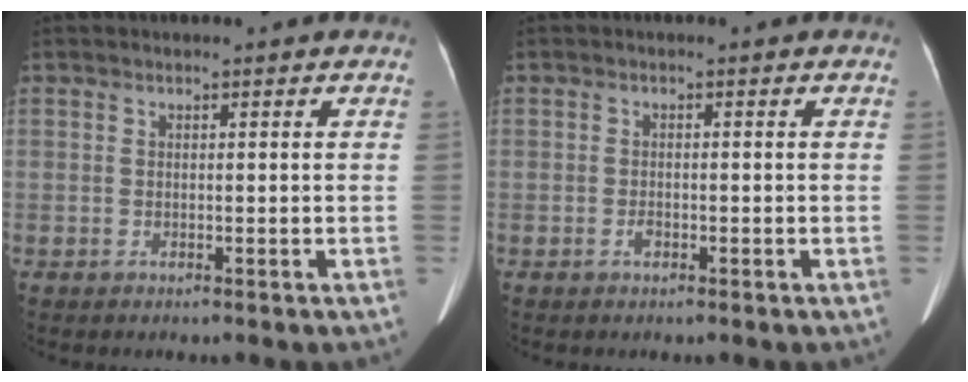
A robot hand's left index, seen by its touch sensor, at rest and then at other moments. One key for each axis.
{"total": 1.1, "fx": -0.9, "fy": 0.4, "fz": 0.4, "tx": -0.012, "ty": -0.006, "tz": -0.010}